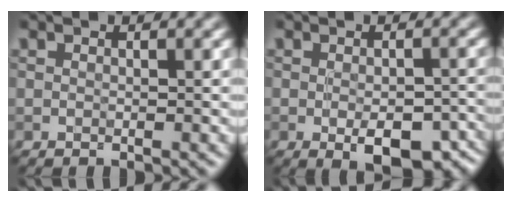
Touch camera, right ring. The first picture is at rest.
{"total": 6.4, "force": [-2.6, 3.0, 5.0], "torque": [-0.071, -0.018, -0.026]}